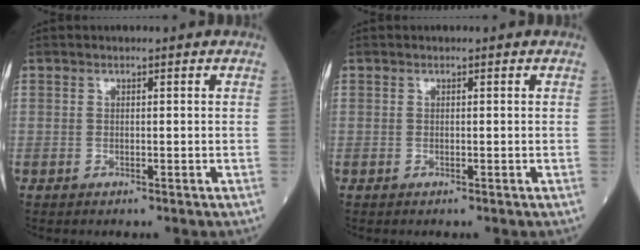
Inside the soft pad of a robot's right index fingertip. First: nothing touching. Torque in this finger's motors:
{"motor_torque": [0.00, 0.00, 0.00, 0.01]}